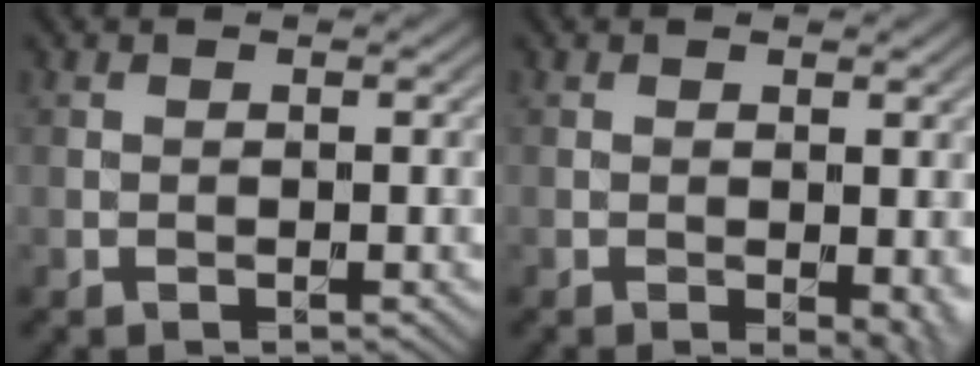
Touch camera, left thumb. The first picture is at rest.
{"total": 3.3, "force": [-0.8, 1.5, 2.9], "torque": [-0.034, -0.012, -0.007]}